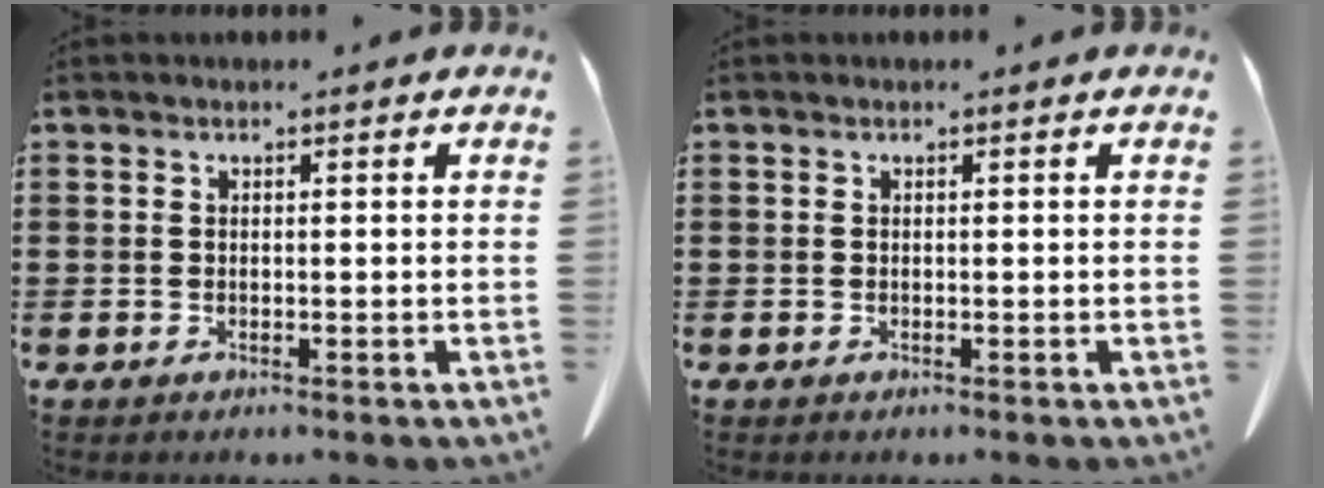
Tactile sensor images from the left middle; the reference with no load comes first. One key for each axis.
{"total": 0.0}